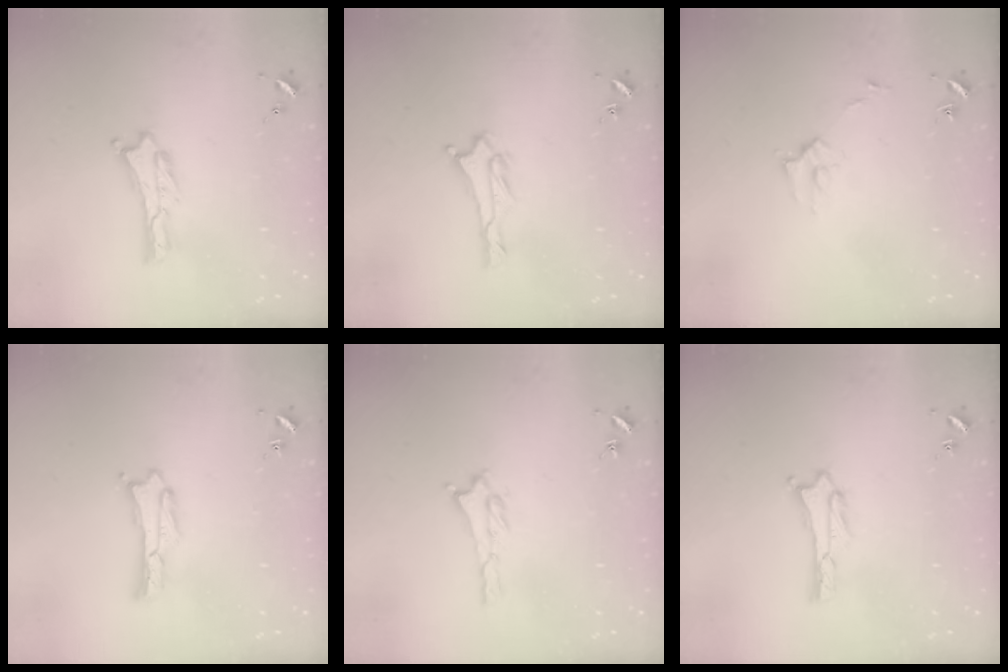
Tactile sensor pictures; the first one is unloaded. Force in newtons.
{"total": 1.4, "press": 1.4, "slide": 0.2}
{"total": 2.7, "press": 2.7, "slide": 0.3}
{"total": 0.0}
{"total": 1.4, "press": 1.4, "slide": 0.3}
{"total": 1.6, "press": 1.6, "slide": 0.2}